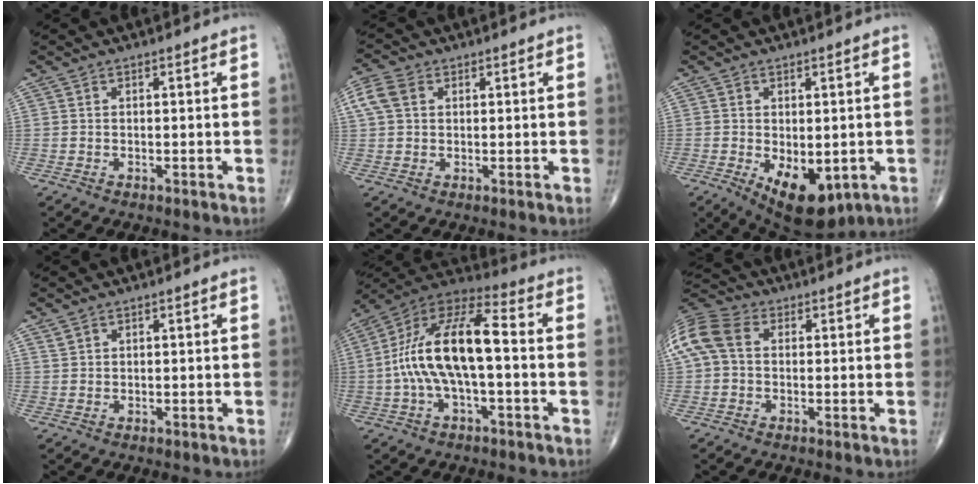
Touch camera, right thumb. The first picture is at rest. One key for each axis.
{"total": 5.4, "fx": 1.7, "fy": 3.9, "fz": 3.4, "tx": -0.080, "ty": 0.017, "tz": 0.031}
{"total": 11.4, "fx": -3.6, "fy": 6.1, "fz": 9.0, "tx": -0.119, "ty": -0.013, "tz": -0.037}
{"total": 1.1, "fx": 0.9, "fy": 0.6, "fz": 0.3, "tx": -0.002, "ty": 0.000, "tz": 0.018}
{"total": 16.6, "fx": -1.1, "fy": 6.7, "fz": 15.2, "tx": -0.303, "ty": 0.051, "tz": -0.025}
{"total": 11.6, "fx": 1.8, "fy": 8.5, "fz": 7.7, "tx": -0.185, "ty": 0.036, "tz": 0.027}